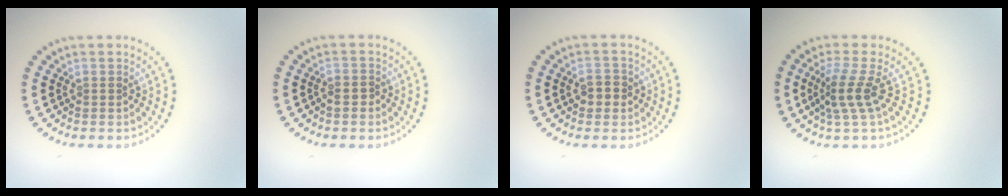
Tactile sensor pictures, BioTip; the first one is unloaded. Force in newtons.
{"total": 0.8, "press": 0.7, "slide": 0.5}
{"total": 1.7, "press": 1.7, "slide": 0.1}
{"total": 3.0, "press": 2.0, "slide": 2.2}